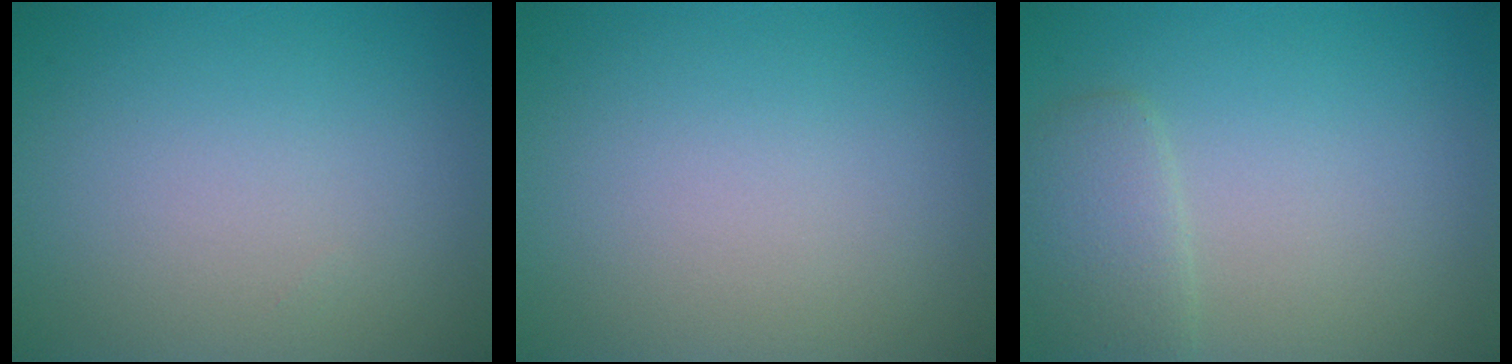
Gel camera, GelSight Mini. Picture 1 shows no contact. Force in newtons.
{"total": 0.0}
{"total": 2.4, "press": 2.4, "slide": 0.1}